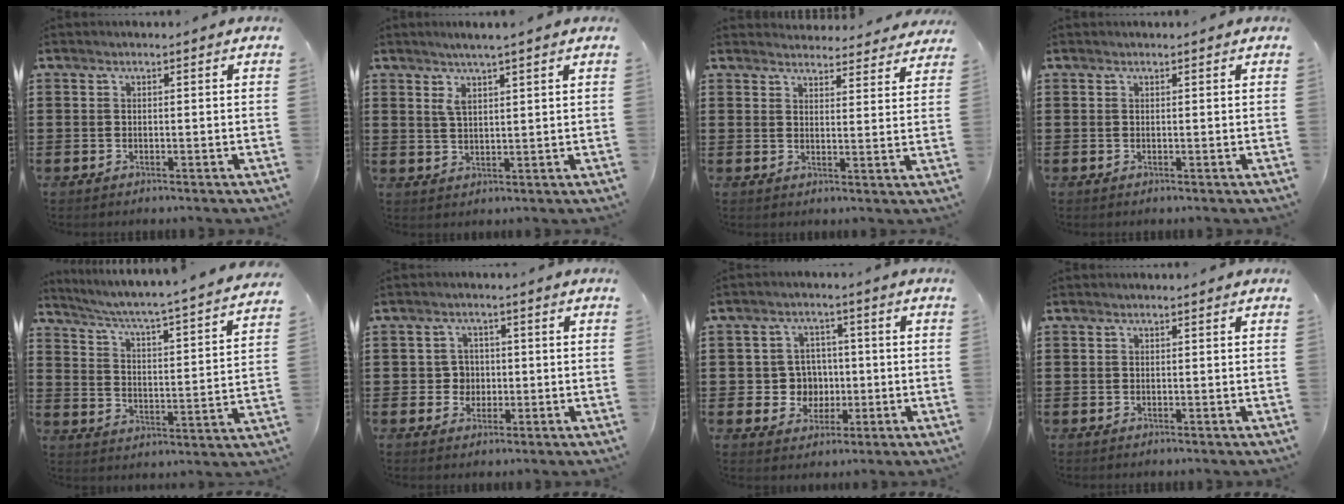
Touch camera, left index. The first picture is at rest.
{"total": 3.3, "force": [2.0, 0.4, 2.5], "torque": [-0.053, 0.003, 0.035]}
{"total": 3.8, "force": [3.8, 0.4, 0.2], "torque": [-0.009, -0.022, 0.067]}
{"total": 0.0}
{"total": 3.7, "force": [3.1, -1.1, 1.7], "torque": [-0.051, -0.045, 0.038]}
{"total": 3.0, "force": [-0.3, 2.8, 0.8], "torque": [-0.030, 0.007, -0.011]}
{"total": 5.3, "force": [-0.4, 5.1, 1.3], "torque": [-0.039, 0.011, -0.010]}
{"total": 0.0}